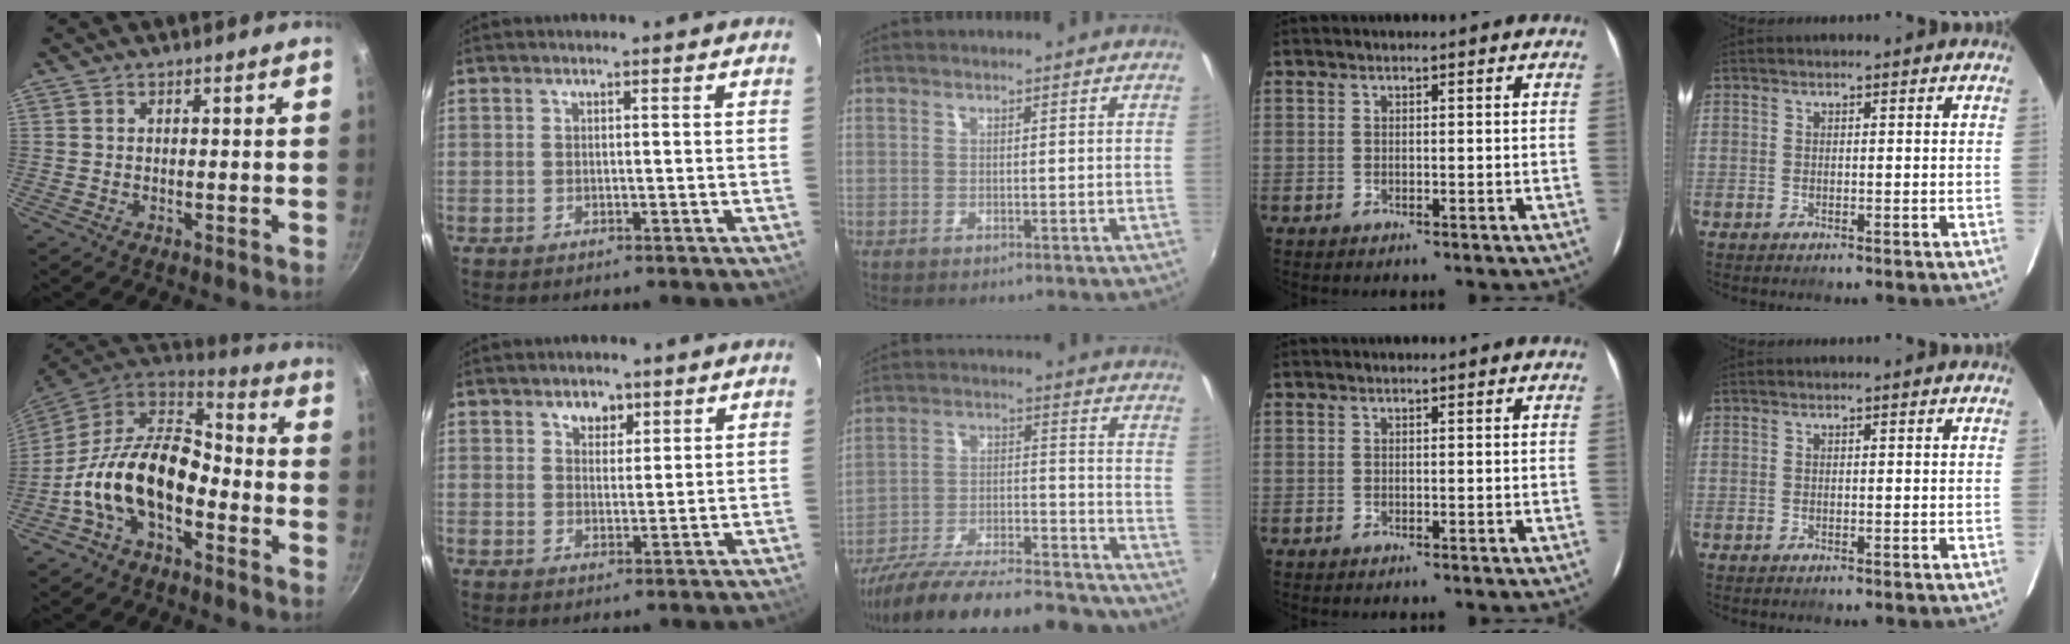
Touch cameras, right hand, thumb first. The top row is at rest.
{"thumb": {"total": 17.6, "force": [-5.1, 10.4, 13.3], "torque": [-0.215, 0.055, -0.110]}, "index": {"total": 3.4, "force": [2.1, 2.4, 1.3], "torque": [-0.011, 0.003, 0.035]}, "middle": {"total": 27.5, "force": [-23.5, 7.0, 12.4], "torque": [-0.219, -0.016, -0.332]}}